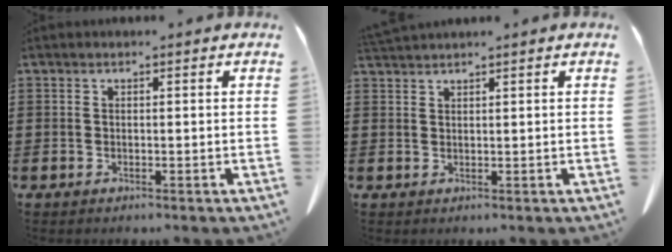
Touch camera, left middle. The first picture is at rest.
{"total": 1.6, "force": [1.6, -0.3, 0.3], "torque": [-0.009, -0.004, 0.033]}